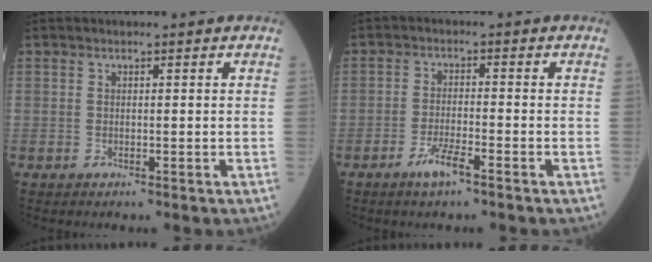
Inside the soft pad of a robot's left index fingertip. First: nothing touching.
{"total": 3.6, "force": [-2.5, 0.3, 2.6], "torque": [-0.059, -0.005, -0.049]}